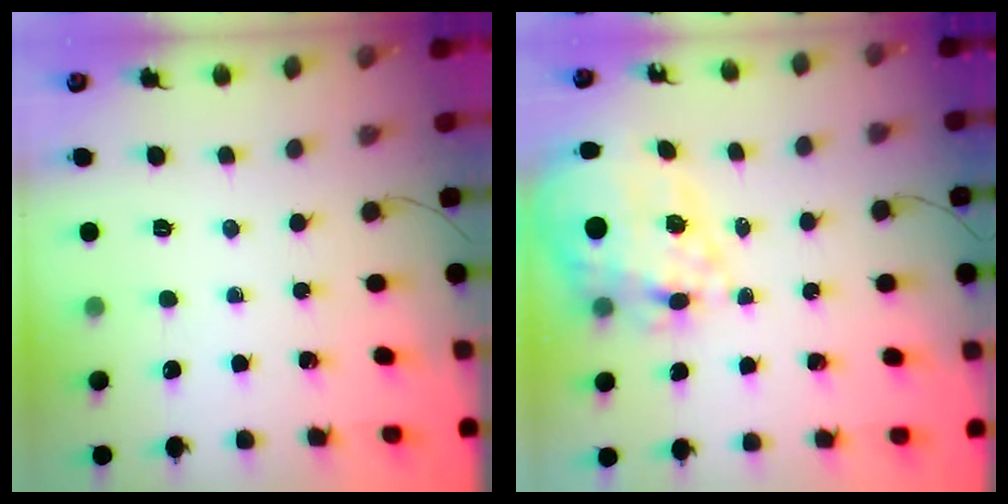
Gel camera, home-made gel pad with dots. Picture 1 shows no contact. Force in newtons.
{"total": 18.3, "press": 17.9, "slide": 4.0}